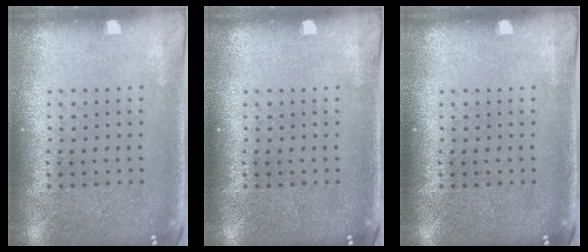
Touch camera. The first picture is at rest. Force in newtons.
{"total": 0.0}
{"total": 0.0}